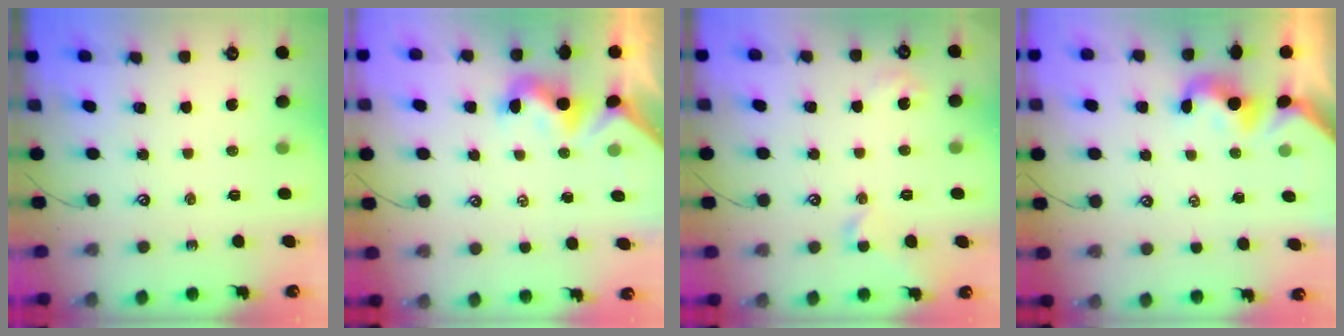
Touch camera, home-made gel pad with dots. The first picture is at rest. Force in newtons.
{"total": 1.2, "press": 1.0, "slide": 0.6}
{"total": 2.9, "press": 2.8, "slide": 0.6}
{"total": 1.6, "press": 1.5, "slide": 0.4}